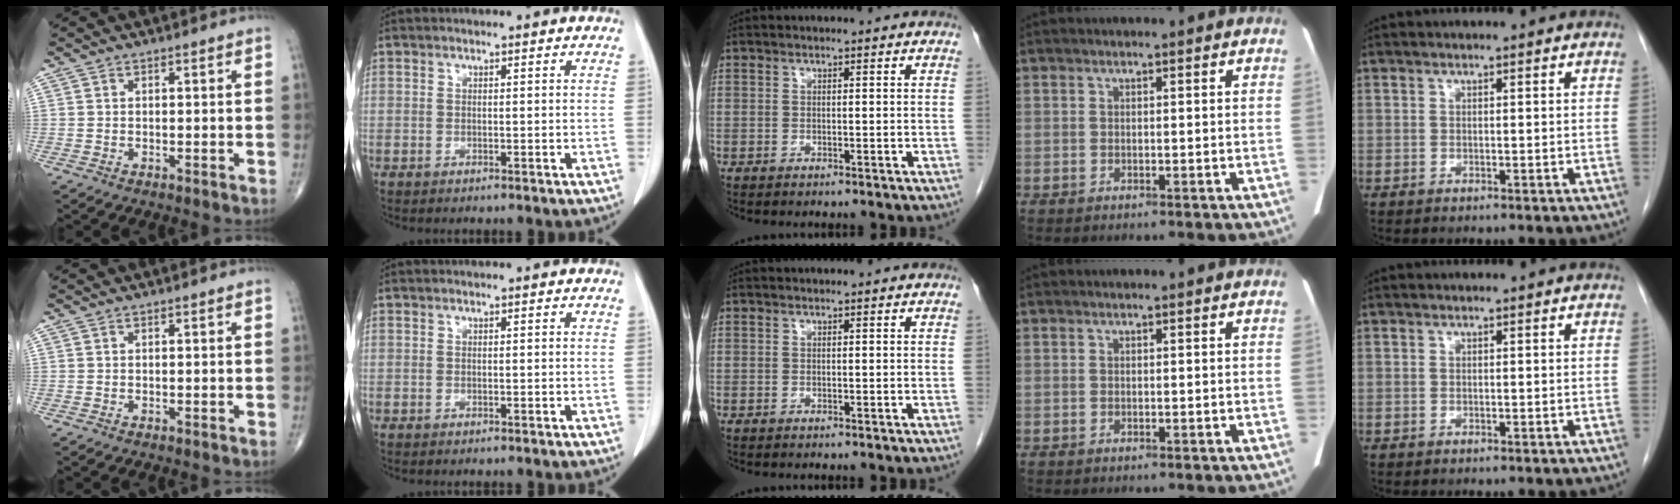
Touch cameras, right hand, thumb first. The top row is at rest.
{}